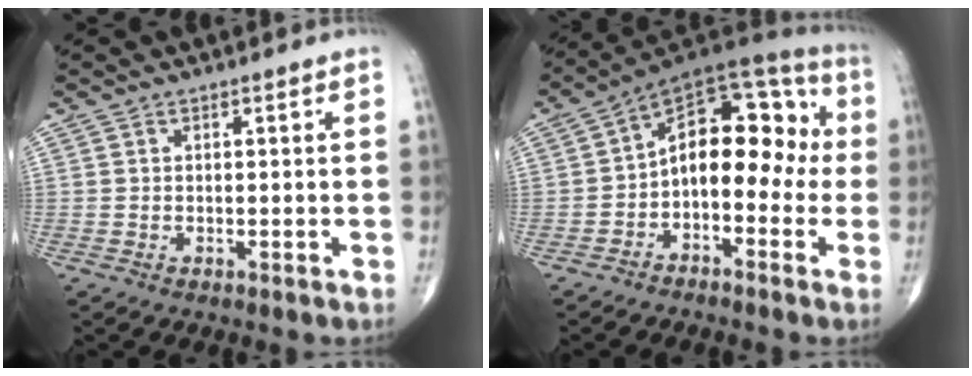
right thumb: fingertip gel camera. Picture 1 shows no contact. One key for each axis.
{"total": 15.8, "fx": -1.3, "fy": 9.3, "fz": 12.7, "tx": -0.142, "ty": 0.058, "tz": -0.038}